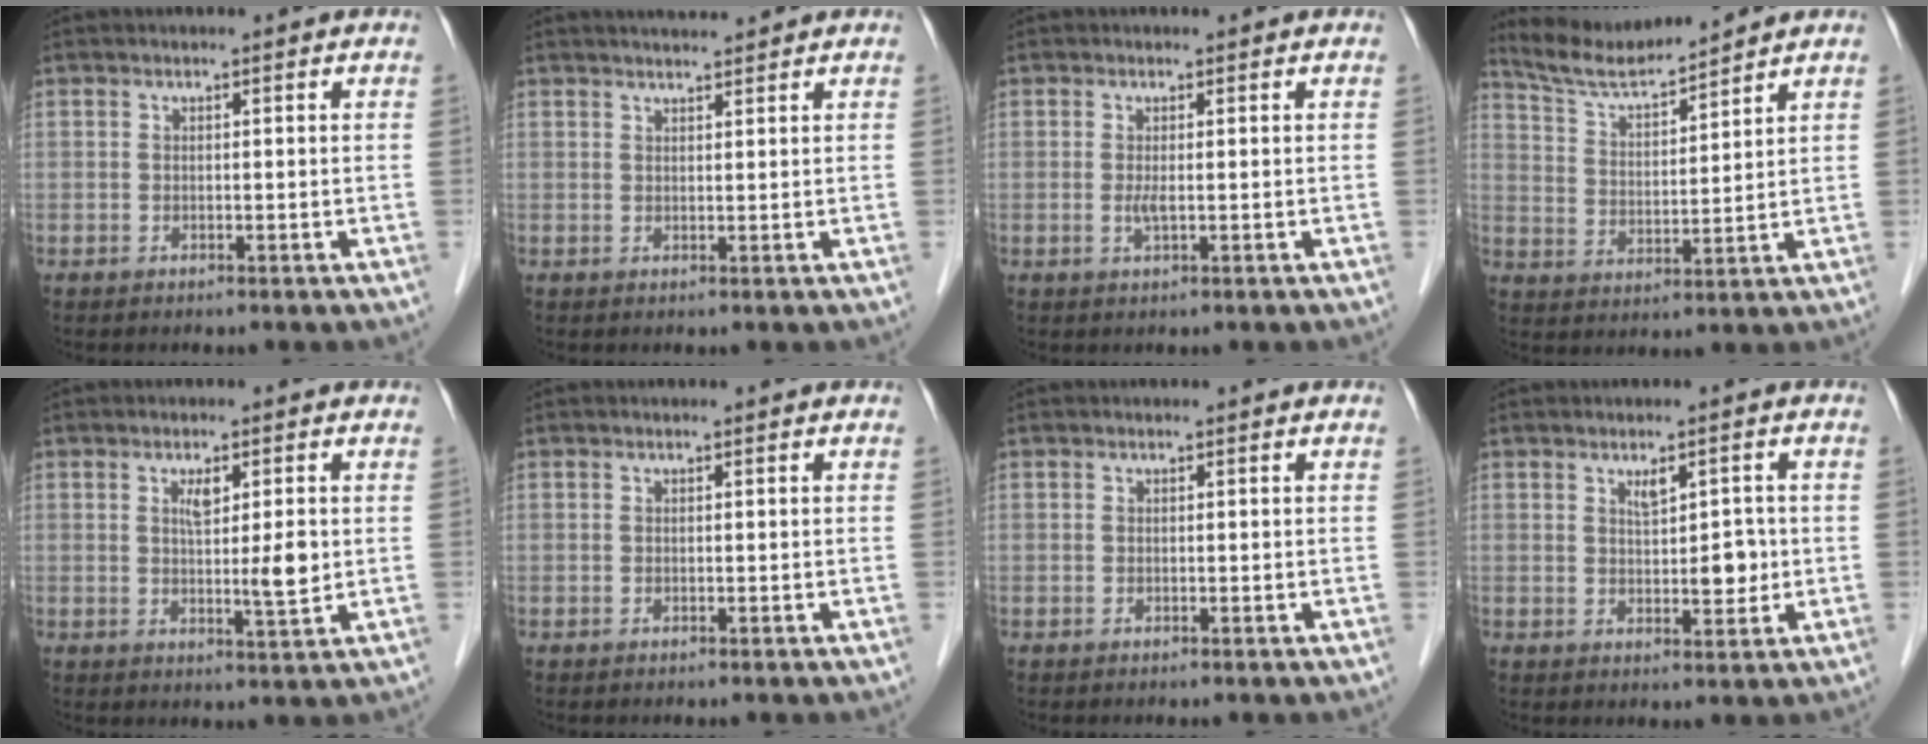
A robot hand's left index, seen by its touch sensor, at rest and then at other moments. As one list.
[{"total": 3.0, "force": [2.8, 0.1, 0.9], "torque": [-0.015, 0.015, 0.046]}, {"total": 1.3, "force": [-0.1, 0.1, 1.3], "torque": [-0.031, -0.003, -0.001]}, {"total": 8.2, "force": [8.0, -0.1, 1.8], "torque": [-0.051, 0.009, 0.161]}, {"total": 5.4, "force": [0.7, 1.0, 5.3], "torque": [-0.082, -0.004, 0.011]}, {"total": 0.0}, {"total": 0.0}, {"total": 4.3, "force": [0.6, 2.0, 3.8], "torque": [-0.057, 0.001, 0.016]}]